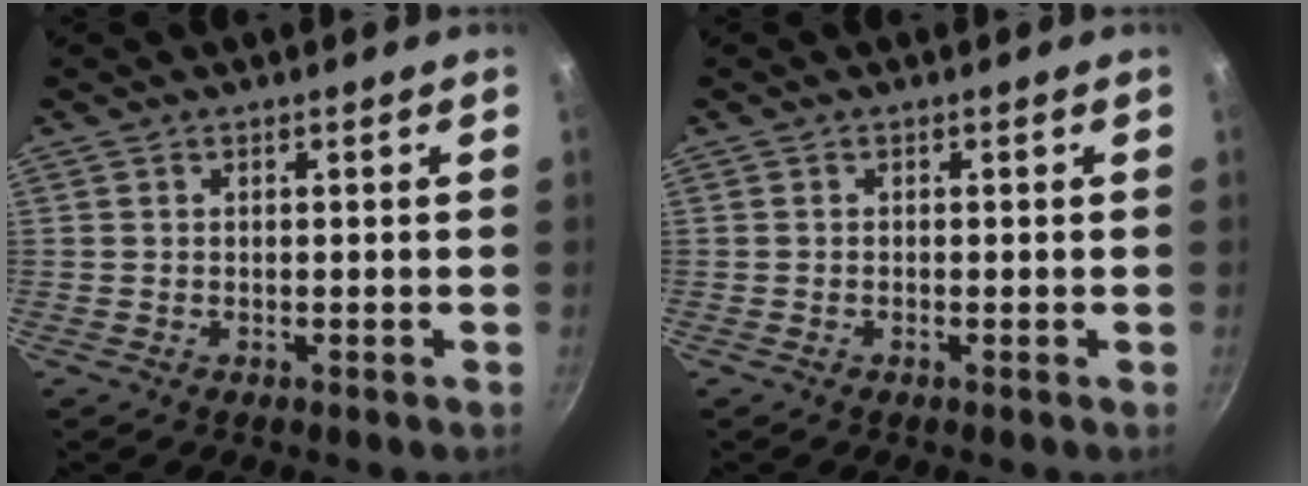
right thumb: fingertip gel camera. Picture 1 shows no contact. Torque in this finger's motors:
{"motor_torque": [0.24, 0.02, -0.19, 0.13, 0.03]}